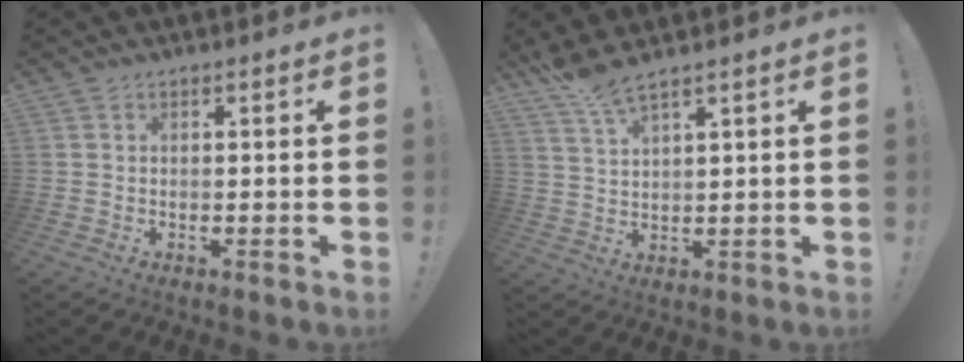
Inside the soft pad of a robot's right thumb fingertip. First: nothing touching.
{"total": 5.7, "force": [4.7, 0.2, 3.4], "torque": [-0.073, -0.024, 0.083]}